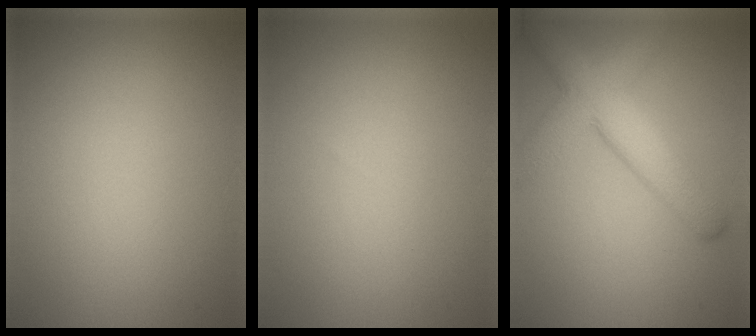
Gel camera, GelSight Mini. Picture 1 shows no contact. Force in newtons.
{"total": 0.0}
{"total": 5.9, "press": 5.9, "slide": 0.2}